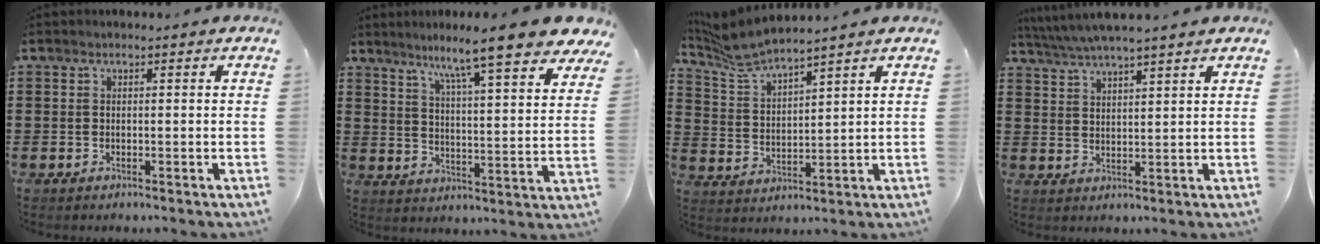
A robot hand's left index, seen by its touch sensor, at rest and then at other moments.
{"total": 9.8, "force": [8.0, -0.7, 5.5], "torque": [-0.119, -0.049, 0.125]}
{"total": 5.7, "force": [5.4, 0.0, 1.8], "torque": [-0.058, -0.024, 0.097]}
{"total": 3.9, "force": [3.6, -0.2, 1.5], "torque": [-0.039, -0.013, 0.065]}